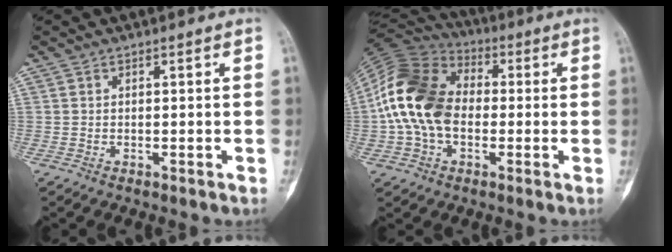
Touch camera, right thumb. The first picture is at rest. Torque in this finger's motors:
{"motor_torque": [1.61, 2.26, 1.08, -0.82, 0.56]}